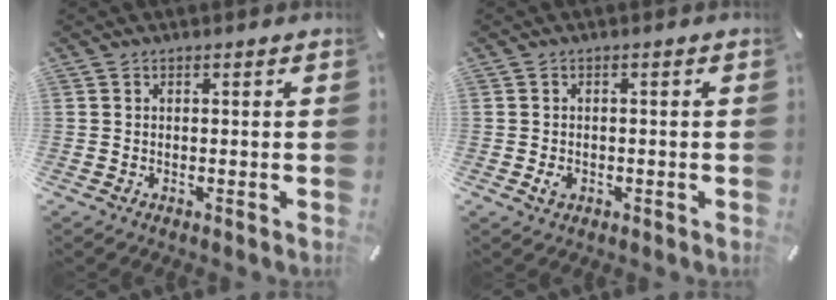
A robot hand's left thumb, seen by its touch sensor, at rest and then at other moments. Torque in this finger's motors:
{"motor_torque": [0.18, 0.12, 0.00, 0.00, 0.00]}